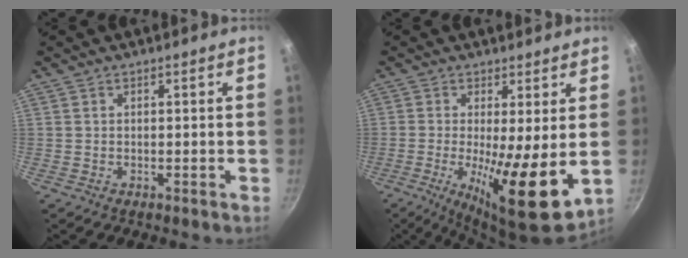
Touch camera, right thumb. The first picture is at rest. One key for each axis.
{"total": 13.2, "fx": -0.8, "fy": 3.0, "fz": 12.8, "tx": -0.207, "ty": -0.023, "tz": -0.009}